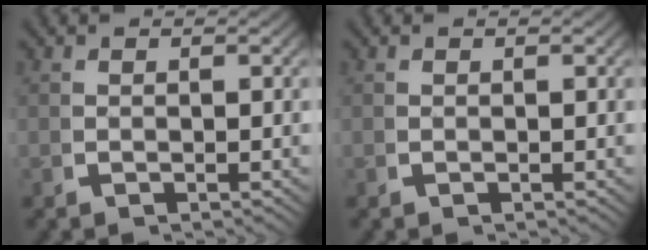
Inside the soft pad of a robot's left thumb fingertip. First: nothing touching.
{"total": 0.0}